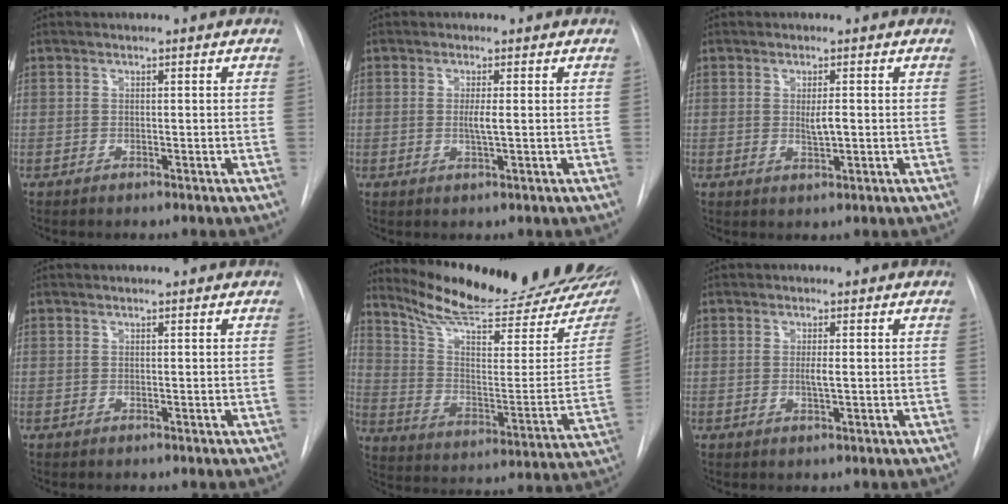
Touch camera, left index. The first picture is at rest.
{"total": 1.9, "force": [0.1, 0.0, 1.9], "torque": [-0.041, -0.003, 0.001]}
{"total": 2.2, "force": [0.1, 0.5, 2.1], "torque": [-0.039, -0.003, 0.004]}
{"total": 0.5, "force": [0.5, 0.0, 0.0], "torque": [-0.001, 0.006, 0.009]}
{"total": 26.0, "force": [22.4, 3.2, 12.9], "torque": [-0.199, -0.076, 0.312]}
{"total": 1.6, "force": [0.1, 0.1, 1.6], "torque": [-0.035, -0.002, 0.002]}